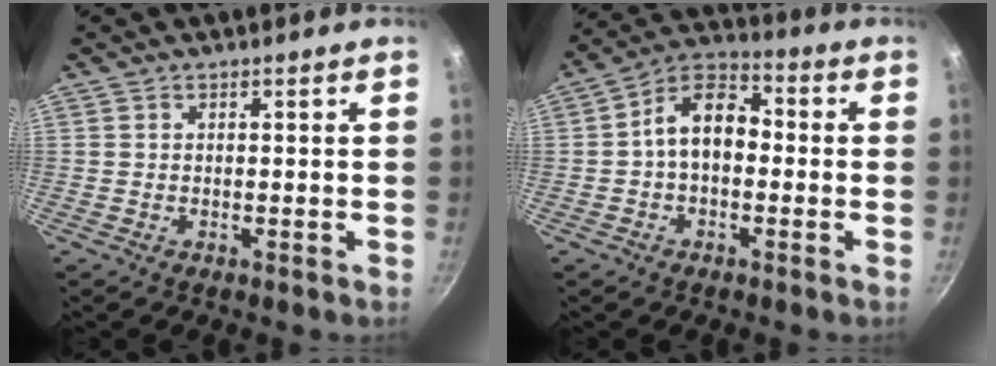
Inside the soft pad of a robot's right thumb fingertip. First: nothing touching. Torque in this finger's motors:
{"motor_torque": [0.73, 2.25, 1.08, -0.51, 0.07]}